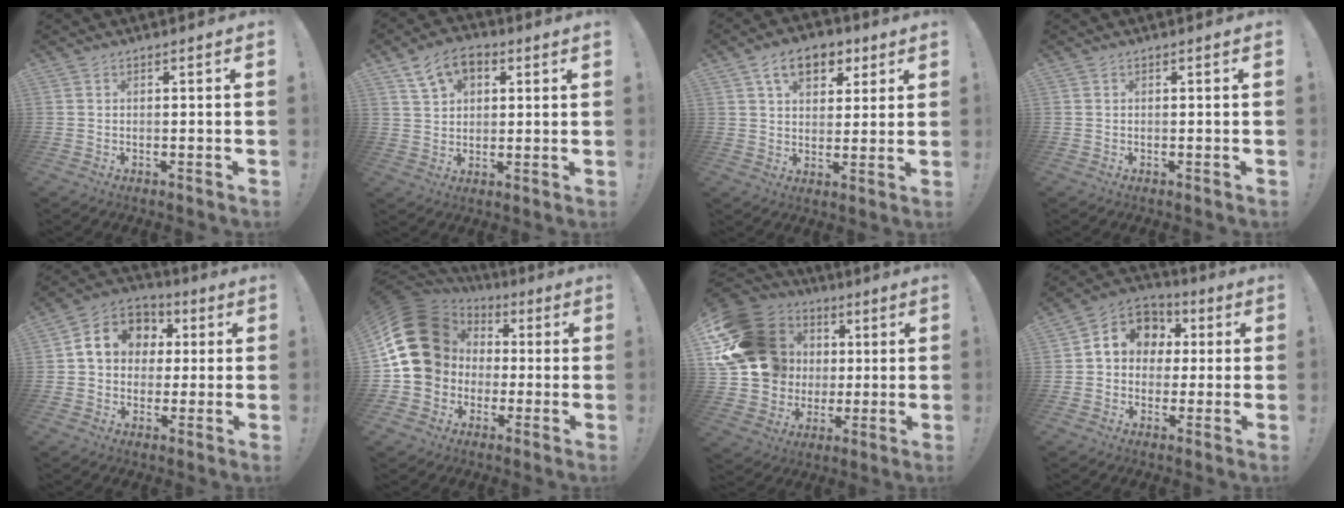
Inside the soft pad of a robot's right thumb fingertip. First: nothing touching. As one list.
[{"total": 8.9, "force": [4.5, 5.7, 5.2], "torque": [-0.080, -0.008, 0.086]}, {"total": 11.5, "force": [5.6, 7.6, 6.6], "torque": [-0.091, -0.015, 0.104]}, {"total": 0.0}, {"total": 11.6, "force": [2.4, 10.1, 5.2], "torque": [-0.071, -0.001, 0.051]}, {"total": 21.9, "force": [2.6, 18.5, 11.6], "torque": [-0.191, -0.005, 0.081]}, {"total": 23.0, "force": [4.7, 19.4, 11.4], "torque": [-0.176, -0.014, 0.134]}, {"total": 10.1, "force": [2.0, 9.0, 4.2], "torque": [-0.061, -0.001, 0.044]}]